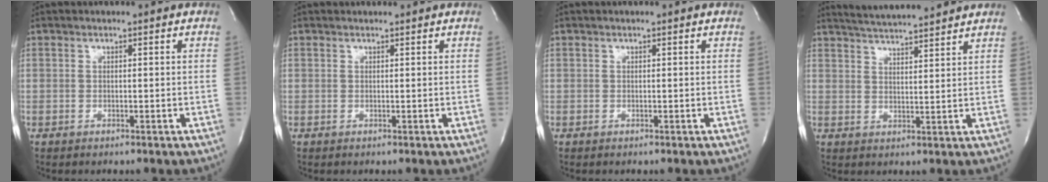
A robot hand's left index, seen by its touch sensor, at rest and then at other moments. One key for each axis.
{"total": 0.9, "fx": 0.9, "fy": 0.1, "fz": 0.0, "tx": -0.007, "ty": 0.009, "tz": 0.016}
{"total": 0.0}
{"total": 10.4, "fx": 9.7, "fy": 0.1, "fz": 3.7, "tx": -0.071, "ty": 0.019, "tz": 0.146}